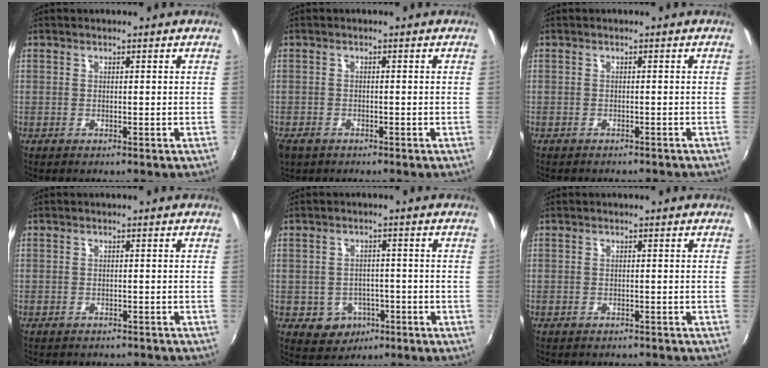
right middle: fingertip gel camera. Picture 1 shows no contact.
{"total": 3.1, "force": [-2.1, 1.9, 1.3], "torque": [-0.034, -0.009, -0.038]}
{"total": 2.8, "force": [-2.6, 0.8, 0.8], "torque": [-0.021, -0.011, -0.035]}
{"total": 5.5, "force": [-4.9, 1.7, 1.6], "torque": [-0.039, -0.012, -0.065]}
{"total": 5.8, "force": [-2.5, 5.0, 1.5], "torque": [-0.043, 0.007, -0.023]}
{"total": 4.3, "force": [-3.9, 1.2, 1.3], "torque": [-0.030, -0.012, -0.051]}